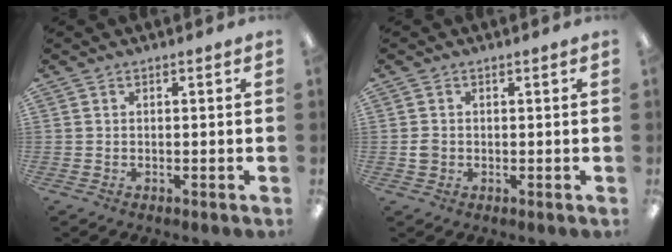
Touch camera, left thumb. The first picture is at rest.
{"total": 1.7, "force": [0.0, 1.6, 0.7], "torque": [-0.014, 0.004, -0.002]}